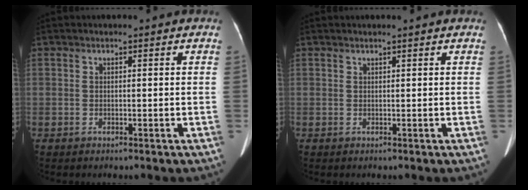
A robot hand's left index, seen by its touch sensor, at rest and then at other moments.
{"total": 0.6, "force": [0.6, -0.1, 0.3], "torque": [-0.009, 0.014, 0.015]}